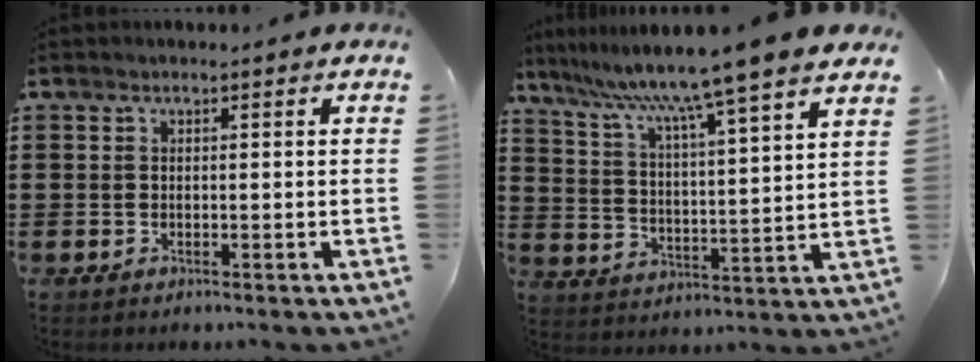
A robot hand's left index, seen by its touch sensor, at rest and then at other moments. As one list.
[{"total": 8.5, "force": [7.1, -1.8, 4.3], "torque": [-0.111, -0.055, 0.110]}]